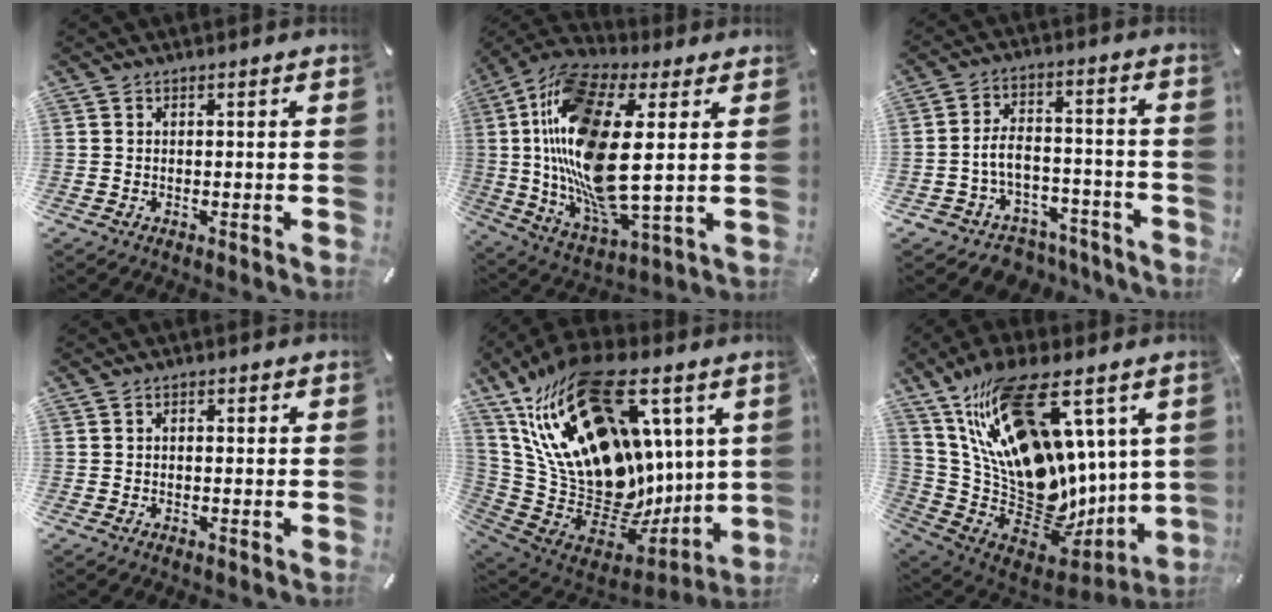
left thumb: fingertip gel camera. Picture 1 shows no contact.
{"total": 21.6, "force": [3.7, 7.9, 19.8], "torque": [-0.442, -0.025, 0.055]}
{"total": 7.9, "force": [-2.9, 6.1, 4.1], "torque": [-0.083, 0.020, -0.051]}
{"total": 1.2, "force": [-0.1, 0.7, 0.9], "torque": [-0.017, 0.003, -0.004]}
{"total": 31.2, "force": [11.0, 17.7, 23.2], "torque": [-0.428, -0.112, 0.224]}
{"total": 25.6, "force": [9.6, 13.1, 19.8], "torque": [-0.365, -0.097, 0.175]}